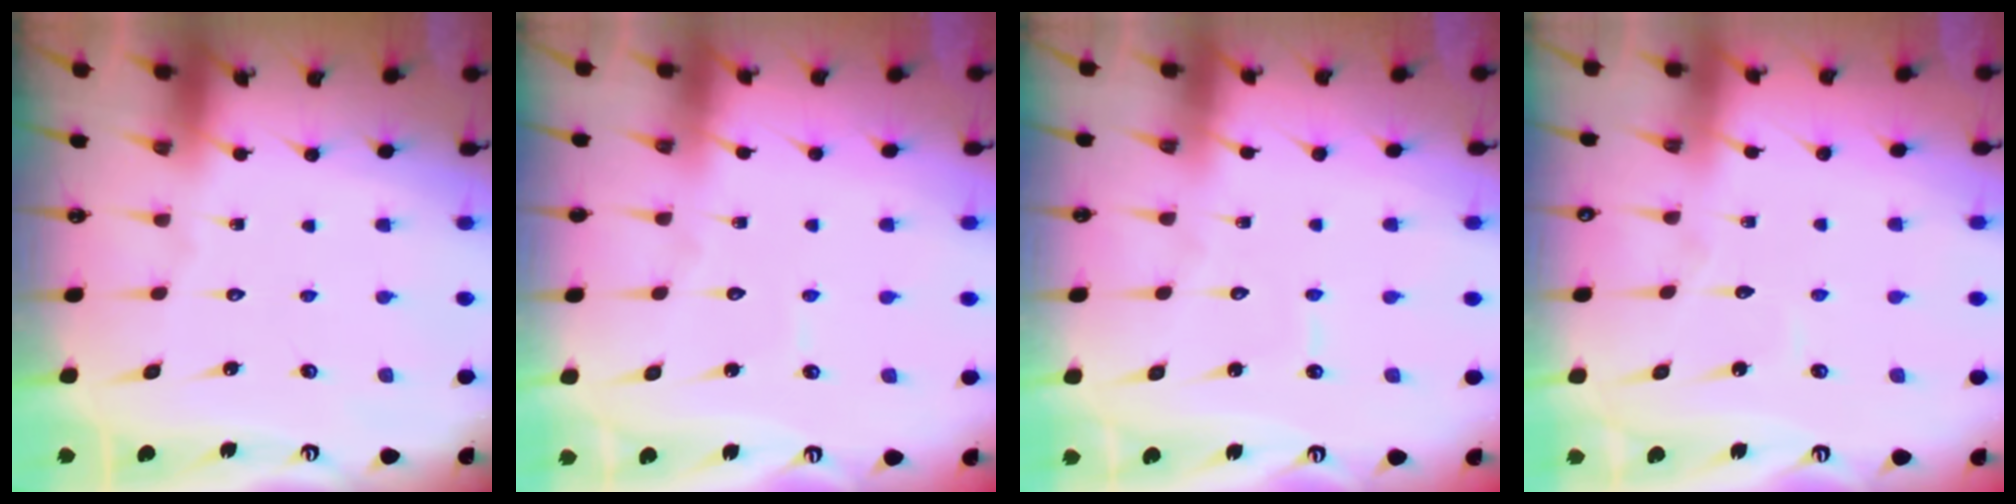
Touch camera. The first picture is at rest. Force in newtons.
{"total": 3.5, "press": 3.4, "slide": 0.4}
{"total": 2.6, "press": 2.6, "slide": 0.3}
{"total": 3.2, "press": 3.1, "slide": 0.3}